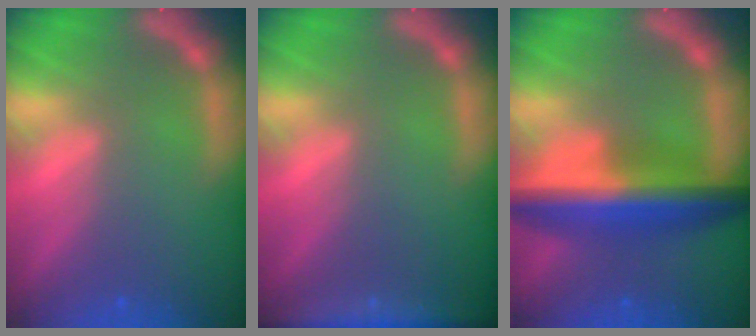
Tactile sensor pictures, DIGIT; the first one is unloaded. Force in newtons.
{"total": 5.0}
{"total": 9.0}